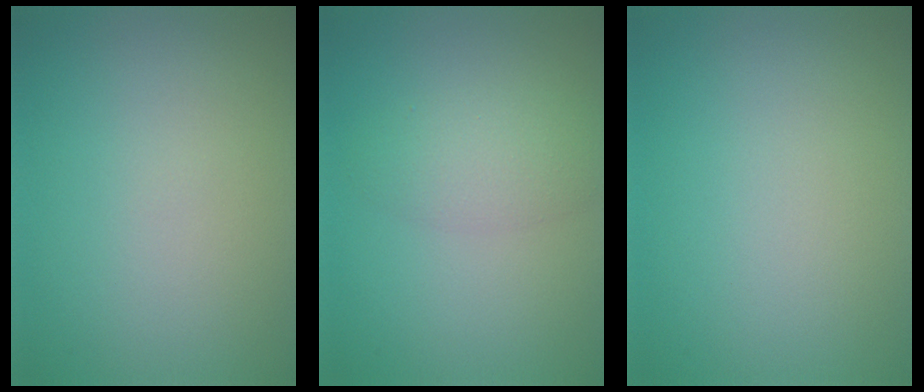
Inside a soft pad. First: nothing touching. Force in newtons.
{"total": 3.0, "press": 3.0, "slide": 0.1}
{"total": 0.0}